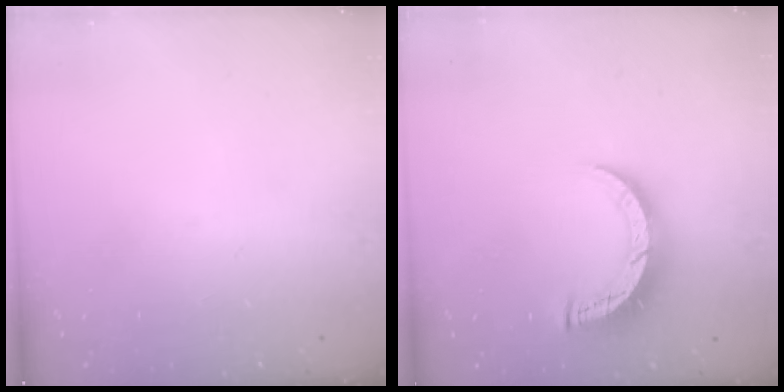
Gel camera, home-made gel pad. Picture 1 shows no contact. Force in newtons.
{"total": 8.6, "press": 8.6, "slide": 0.6}